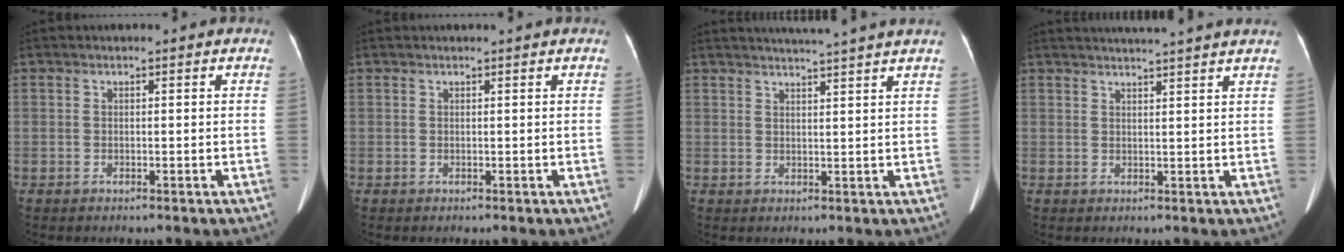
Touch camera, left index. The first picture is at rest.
{"total": 1.9, "force": [1.8, -0.3, 0.6], "torque": [-0.010, 0.011, 0.021]}
{"total": 9.3, "force": [8.4, -1.5, 3.7], "torque": [-0.050, 0.008, 0.098]}
{"total": 10.7, "force": [9.8, -1.0, 4.2], "torque": [-0.061, 0.011, 0.114]}